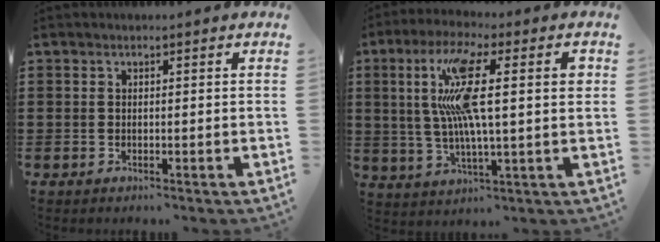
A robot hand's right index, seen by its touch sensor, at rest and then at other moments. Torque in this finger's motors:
{"motor_torque": [1.69, 0.45, 0.88, 0.21]}